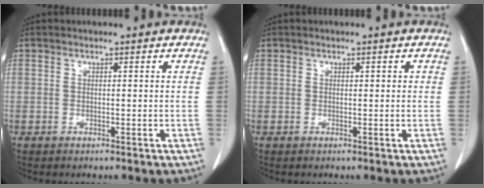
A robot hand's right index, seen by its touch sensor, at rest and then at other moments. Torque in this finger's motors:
{"motor_torque": [0.01, -0.05, -0.06, -0.01]}